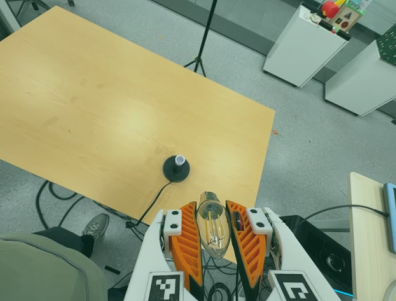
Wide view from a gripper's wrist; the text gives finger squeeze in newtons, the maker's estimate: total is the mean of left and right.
{"total": 19.5, "left": 21.2, "right": 17.8}